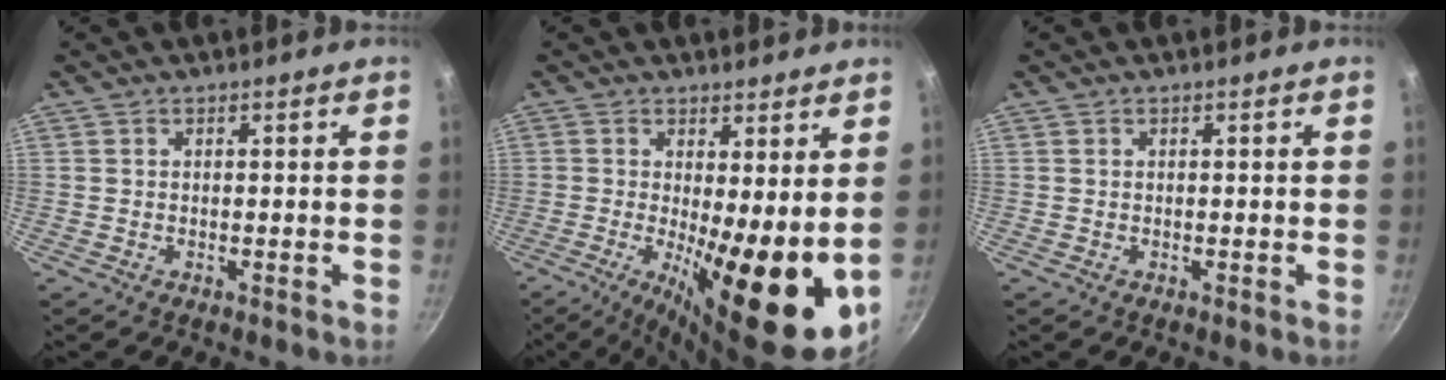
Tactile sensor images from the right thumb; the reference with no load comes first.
{"total": 16.1, "force": [-0.6, 4.6, 15.5], "torque": [-0.216, -0.026, -0.004]}
{"total": 0.0}